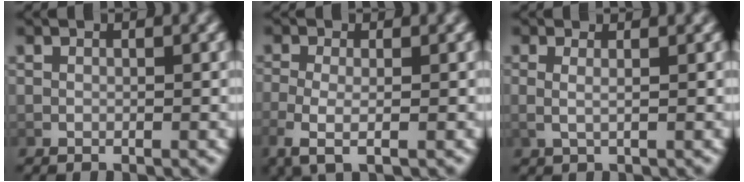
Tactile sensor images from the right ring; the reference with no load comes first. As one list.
[{"total": 3.3, "force": [-0.9, 1.1, 3.0], "torque": [-0.076, -0.015, -0.007]}, {"total": 1.7, "force": [0.6, 0.4, 1.6], "torque": [-0.038, -0.005, 0.014]}]